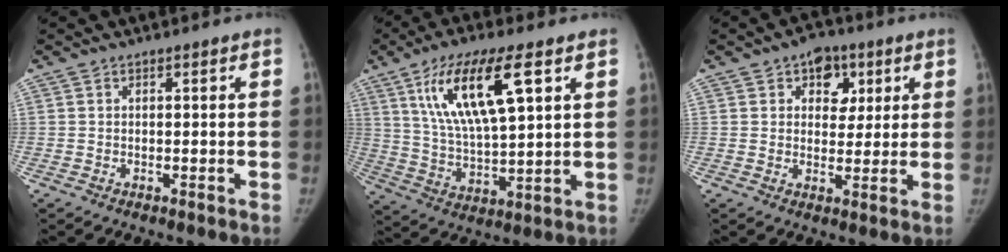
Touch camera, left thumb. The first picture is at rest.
{"total": 16.6, "force": [7.0, 5.0, 14.2], "torque": [-0.257, -0.019, 0.134]}
{"total": 7.6, "force": [3.2, 5.6, 3.9], "torque": [-0.010, -0.006, 0.040]}